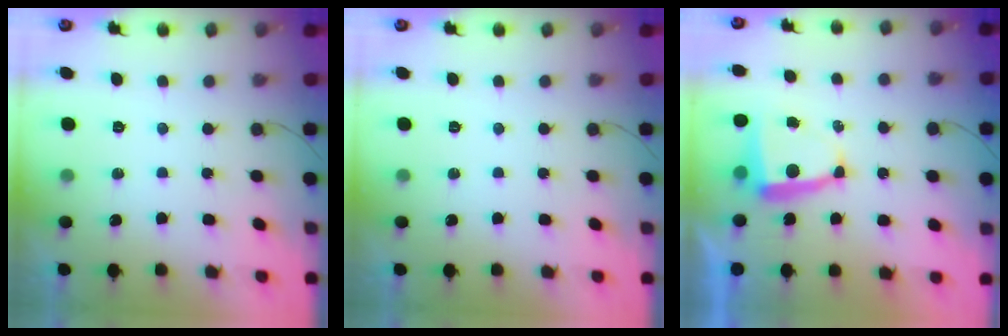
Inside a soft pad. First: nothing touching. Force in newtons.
{"total": 0.0}
{"total": 7.0, "press": 7.0, "slide": 0.6}